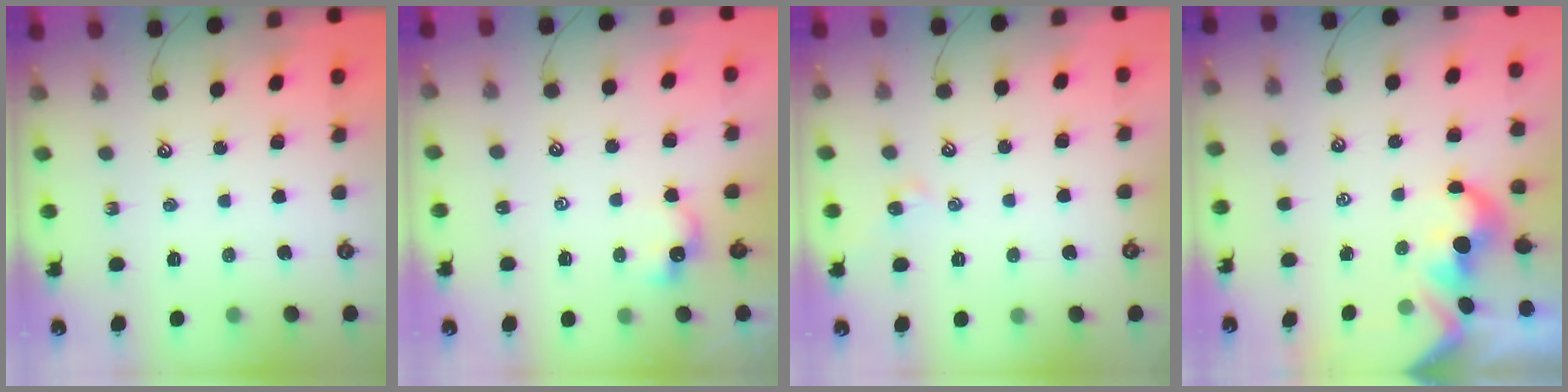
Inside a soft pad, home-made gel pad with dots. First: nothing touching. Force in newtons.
{"total": 0.7, "press": 0.7, "slide": 0.3}
{"total": 0.6, "press": 0.5, "slide": 0.4}
{"total": 1.7, "press": 1.4, "slide": 0.9}